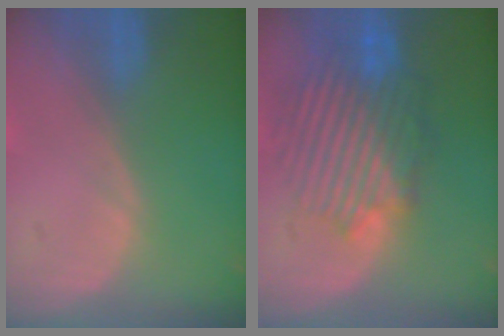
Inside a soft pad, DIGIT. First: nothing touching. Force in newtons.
{"total": 10.2, "press": 9.7, "slide": 3.0}